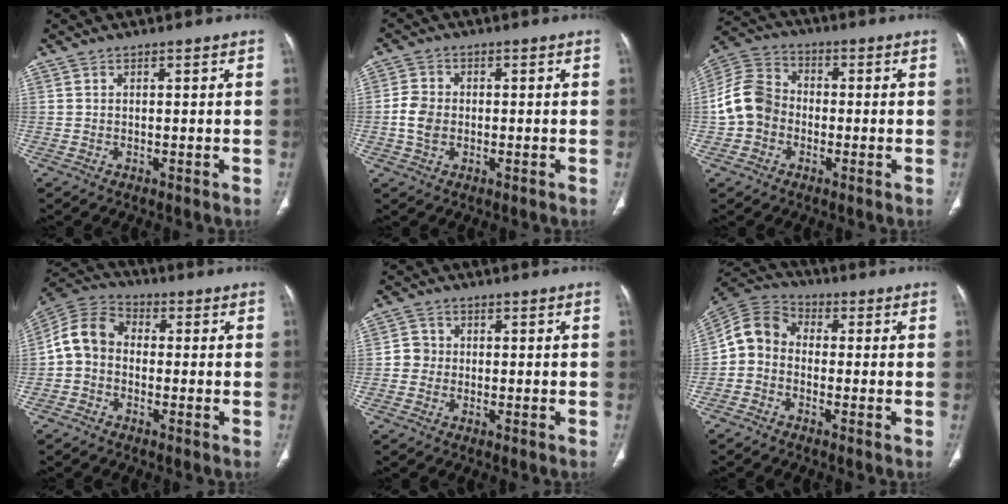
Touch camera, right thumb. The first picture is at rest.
{"total": 4.7, "force": [-0.7, 3.5, 2.9], "torque": [-0.057, 0.008, -0.017]}
{"total": 10.0, "force": [-1.7, 8.5, 5.1], "torque": [-0.087, 0.034, -0.043]}
{"total": 8.8, "force": [-0.9, 6.9, 5.2], "torque": [-0.091, 0.030, -0.036]}
{"total": 3.0, "force": [-0.3, 2.9, 0.7], "torque": [0.007, 0.010, -0.013]}
{"total": 7.5, "force": [-1.3, 6.1, 4.1], "torque": [-0.067, 0.028, -0.046]}